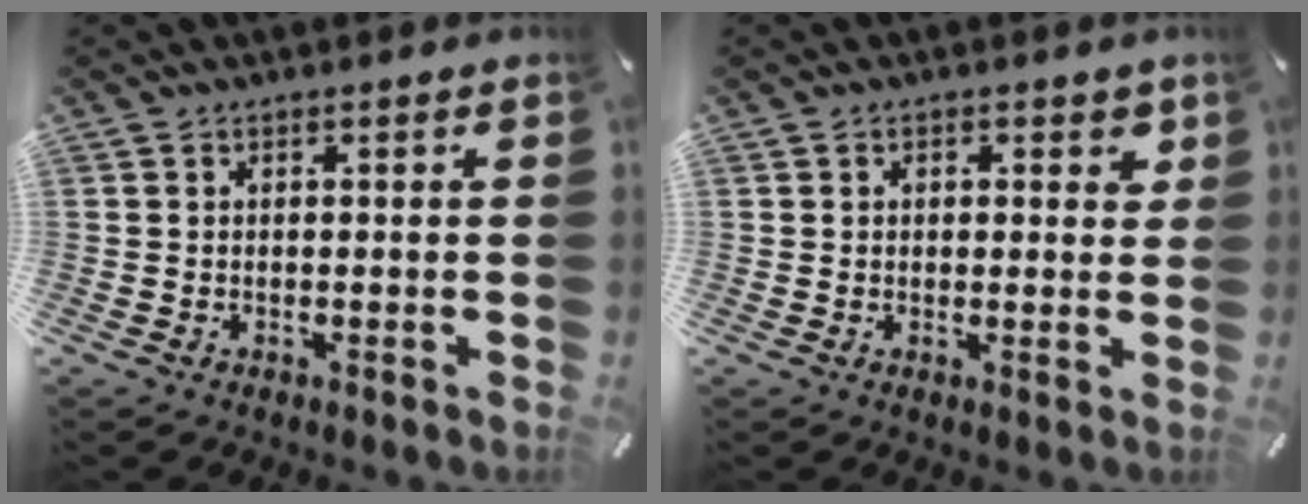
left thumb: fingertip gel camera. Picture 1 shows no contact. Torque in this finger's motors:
{"motor_torque": [0.02, -0.39, 0.02, 0.00, -0.03]}